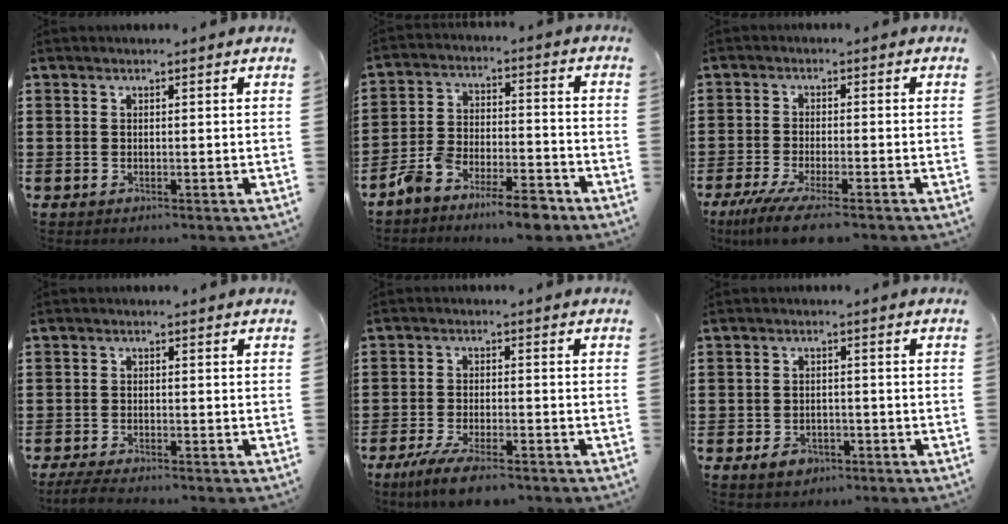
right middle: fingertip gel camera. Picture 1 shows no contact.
{"total": 7.9, "force": [-7.4, 1.1, 2.7], "torque": [-0.056, 0.013, -0.142]}
{"total": 5.4, "force": [-4.3, 0.2, 3.3], "torque": [-0.076, -0.020, -0.082]}
{"total": 2.7, "force": [-2.5, 0.2, 0.9], "torque": [-0.030, -0.005, -0.056]}
{"total": 5.5, "force": [-4.4, 0.9, 3.2], "torque": [-0.071, -0.008, -0.085]}
{"total": 2.6, "force": [-1.9, 1.5, 0.9], "torque": [-0.020, 0.004, -0.040]}